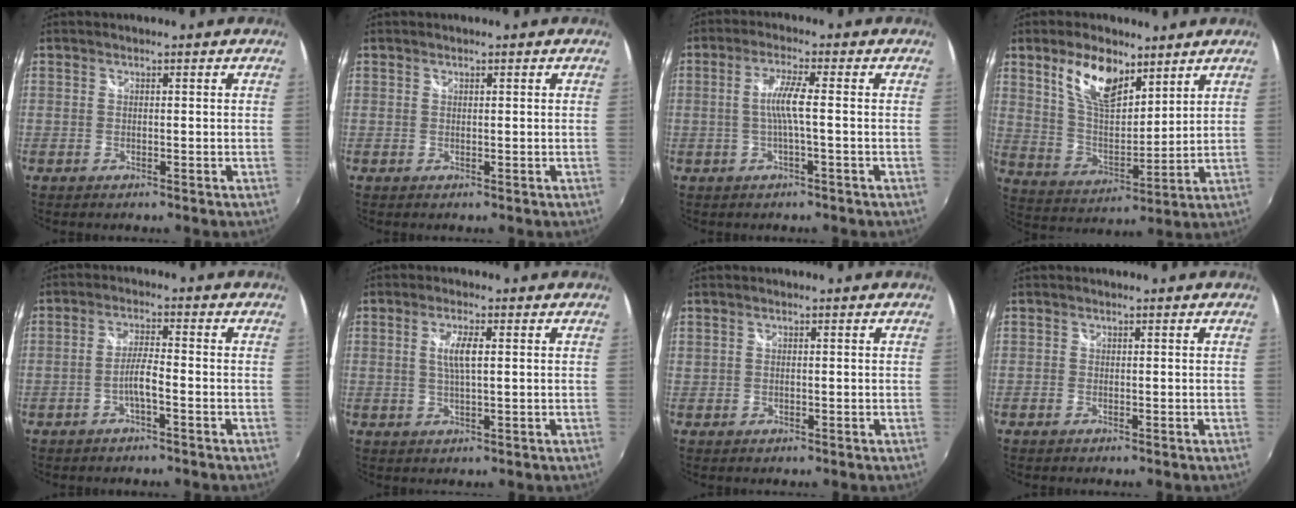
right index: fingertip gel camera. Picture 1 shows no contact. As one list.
[{"total": 0.0}, {"total": 4.6, "force": [-0.5, -0.4, 4.6], "torque": [-0.093, 0.000, -0.007]}, {"total": 12.3, "force": [7.4, 5.6, 8.1], "torque": [-0.148, 0.007, 0.145]}, {"total": 3.4, "force": [-1.7, 0.0, 2.9], "torque": [-0.058, 0.003, -0.032]}, {"total": 4.1, "force": [0.8, 0.8, 4.0], "torque": [-0.075, -0.002, 0.014]}, {"total": 0.9, "force": [0.3, 0.6, 0.7], "torque": [-0.014, 0.000, 0.005]}, {"total": 0.0}]